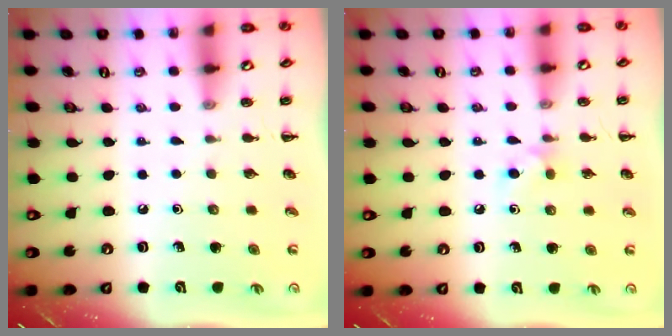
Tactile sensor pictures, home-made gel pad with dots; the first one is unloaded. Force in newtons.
{"total": 6.1, "press": 5.8, "slide": 2.1}